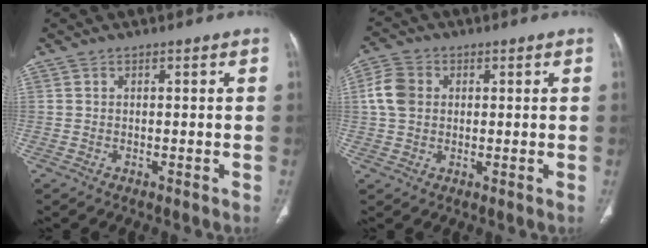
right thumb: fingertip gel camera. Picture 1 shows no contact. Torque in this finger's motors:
{"motor_torque": [0.48, 0.83, 0.38, -0.42, 0.24]}